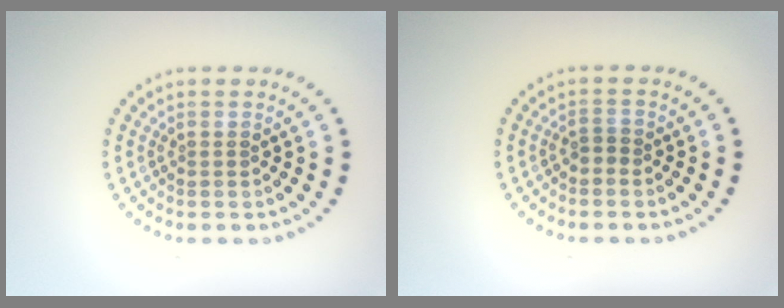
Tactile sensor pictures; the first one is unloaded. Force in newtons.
{"total": 0.9, "press": 0.7, "slide": 0.6}